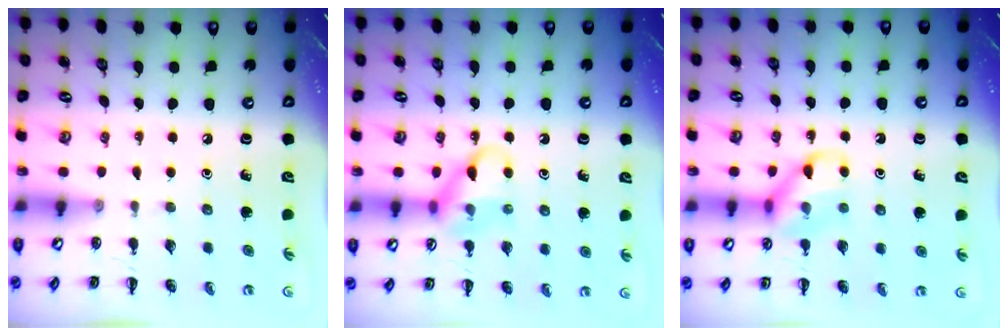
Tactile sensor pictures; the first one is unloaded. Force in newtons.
{"total": 12.7, "press": 12.5, "slide": 1.8}
{"total": 11.5, "press": 11.4, "slide": 1.6}